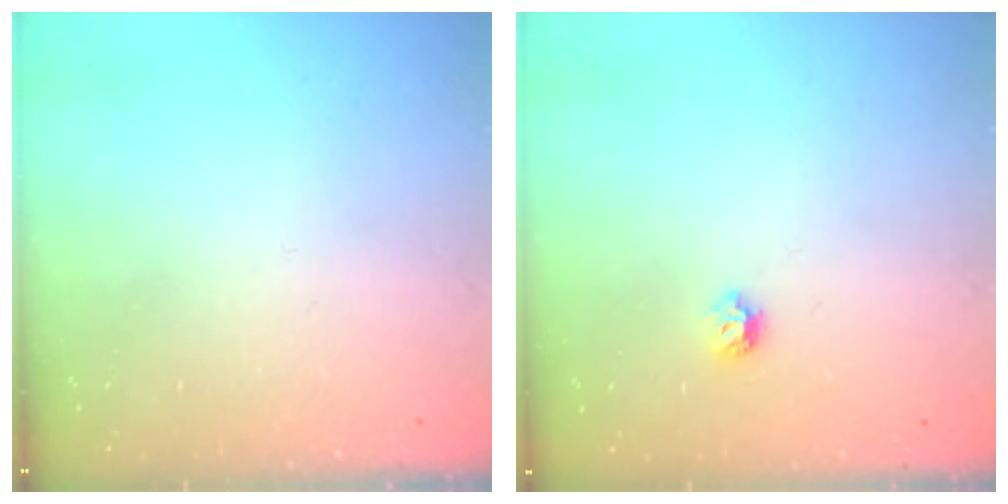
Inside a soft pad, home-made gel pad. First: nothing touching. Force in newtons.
{"total": 5.9, "press": 5.8, "slide": 0.9}